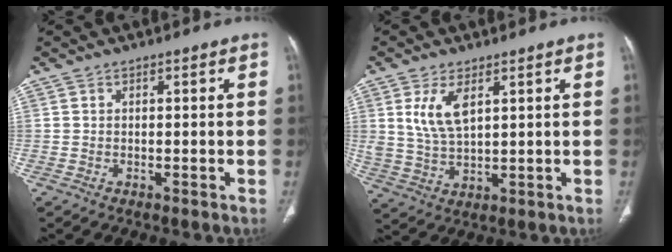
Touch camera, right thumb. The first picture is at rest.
{"total": 7.8, "force": [3.1, 3.7, 6.1], "torque": [-0.120, -0.014, 0.073]}